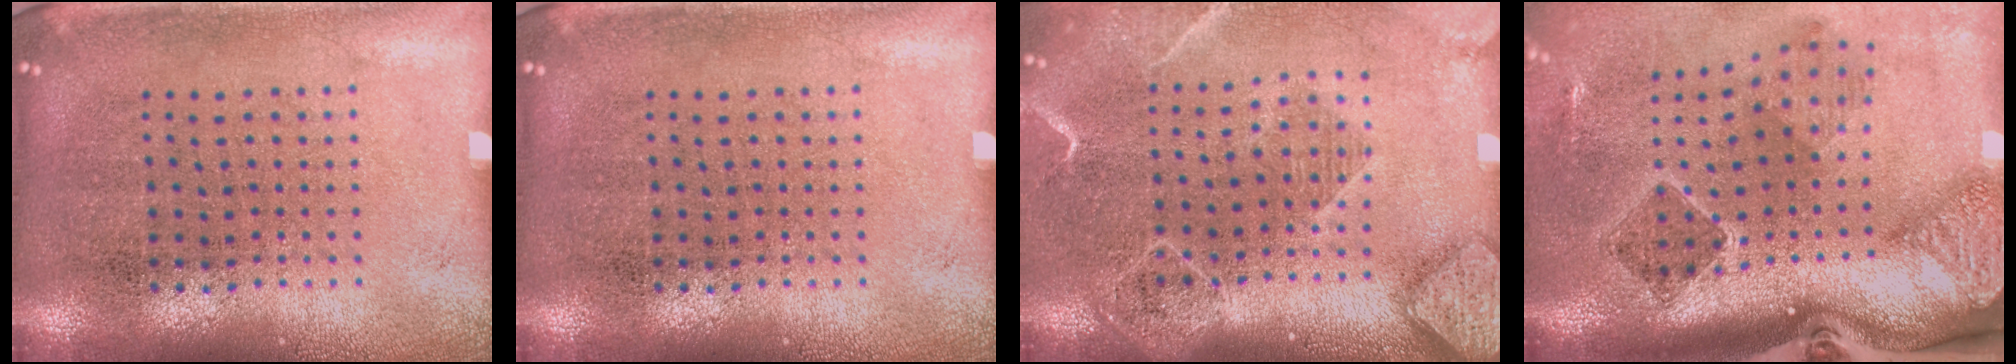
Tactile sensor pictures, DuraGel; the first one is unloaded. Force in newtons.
{"total": 0.0}
{"total": 2.2, "press": 1.9, "slide": 1.1}
{"total": 2.8, "press": 1.8, "slide": 2.1}